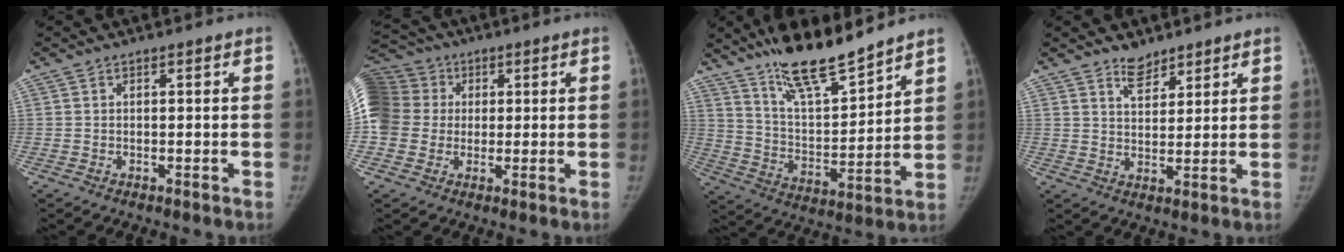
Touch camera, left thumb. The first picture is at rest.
{"total": 17.4, "force": [2.3, 15.4, 7.6], "torque": [-0.193, 0.047, 0.045]}
{"total": 15.9, "force": [13.0, 3.3, 8.6], "torque": [-0.118, -0.082, 0.235]}
{"total": 4.4, "force": [3.5, 2.2, 1.5], "torque": [-0.001, -0.029, 0.063]}